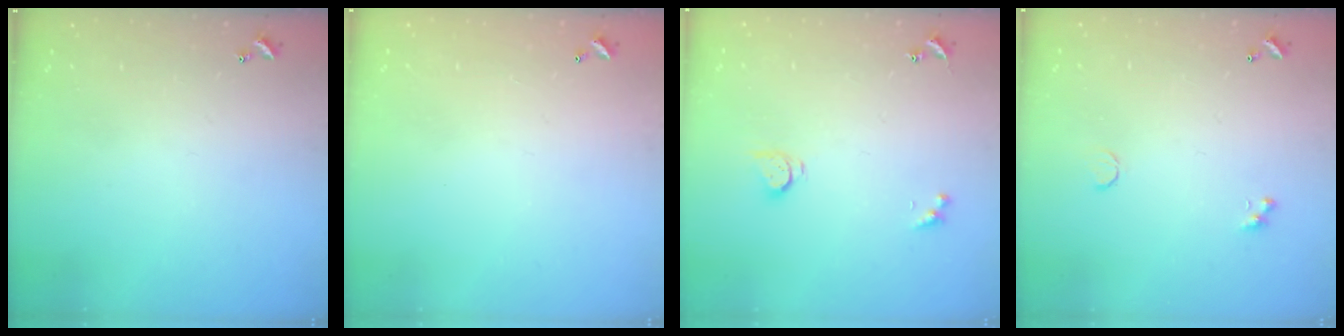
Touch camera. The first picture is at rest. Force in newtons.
{"total": 2.8, "press": 2.8, "slide": 0.1}
{"total": 2.6, "press": 2.6, "slide": 0.2}
{"total": 0.6, "press": 0.4, "slide": 0.4}